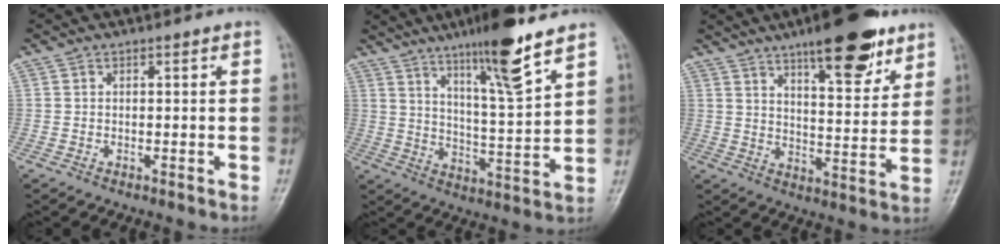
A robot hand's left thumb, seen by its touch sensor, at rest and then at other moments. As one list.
[{"total": 13.7, "force": [9.3, 1.0, 10.0], "torque": [-0.163, -0.058, 0.158]}, {"total": 15.5, "force": [10.2, 4.7, 10.8], "torque": [-0.126, -0.055, 0.155]}]